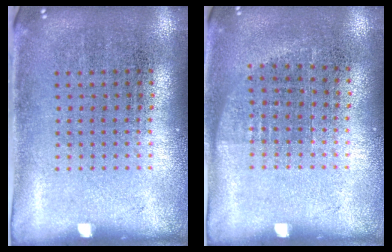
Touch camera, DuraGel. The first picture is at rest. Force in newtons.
{"total": 0.6, "press": 0.6, "slide": 0.2}